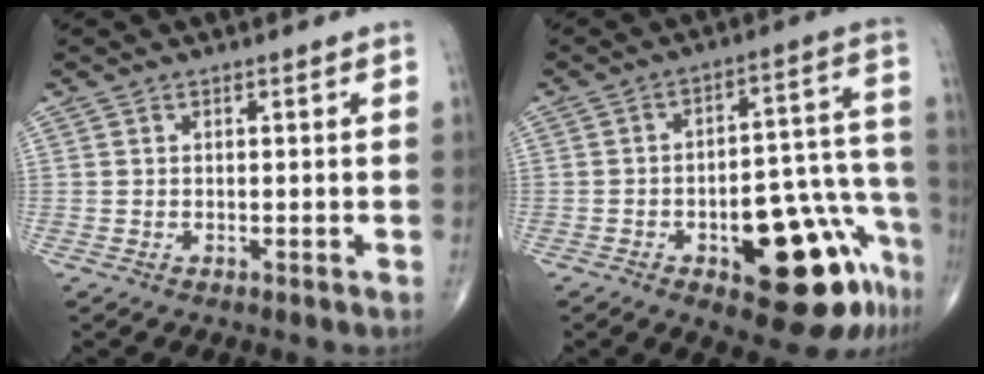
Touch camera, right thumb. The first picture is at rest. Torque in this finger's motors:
{"motor_torque": [3.16, 1.85, 1.35, -0.76, 0.33]}